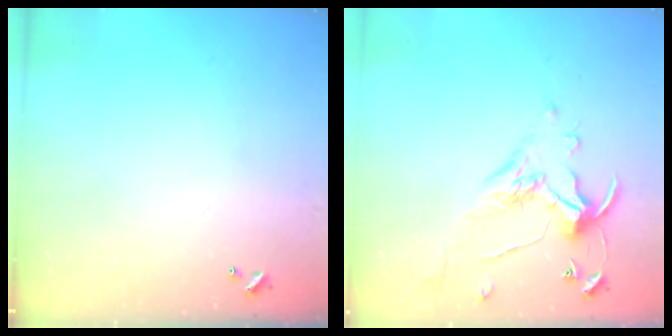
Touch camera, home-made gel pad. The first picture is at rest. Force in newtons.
{"total": 1.1, "press": 0.6, "slide": 0.9}